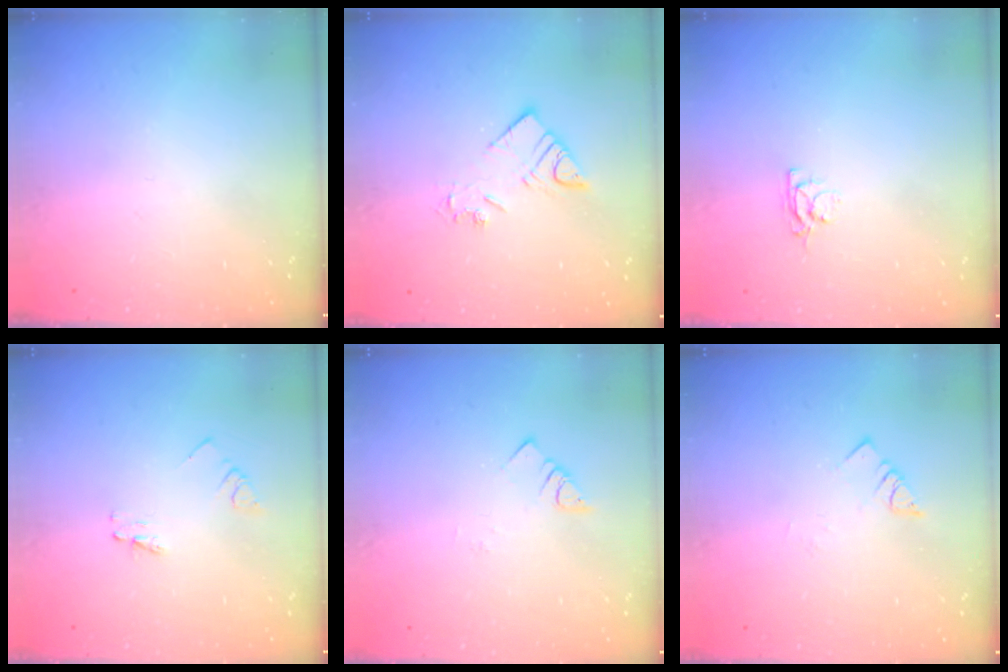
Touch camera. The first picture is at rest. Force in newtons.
{"total": 7.5, "press": 7.5, "slide": 0.5}
{"total": 2.9, "press": 2.9, "slide": 0.3}
{"total": 2.6, "press": 2.6, "slide": 0.4}
{"total": 1.5, "press": 1.5, "slide": 0.3}
{"total": 1.7, "press": 1.7, "slide": 0.1}